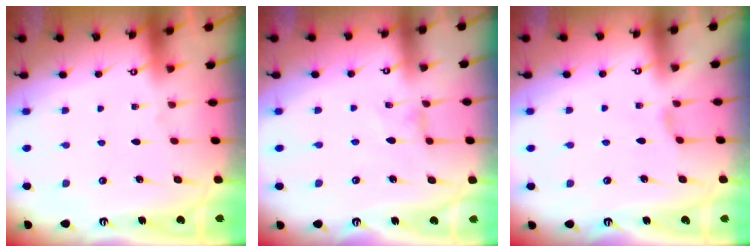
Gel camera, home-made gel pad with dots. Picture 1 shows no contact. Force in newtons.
{"total": 0.6, "press": 0.6, "slide": 0.2}
{"total": 1.5, "press": 1.5, "slide": 0.4}